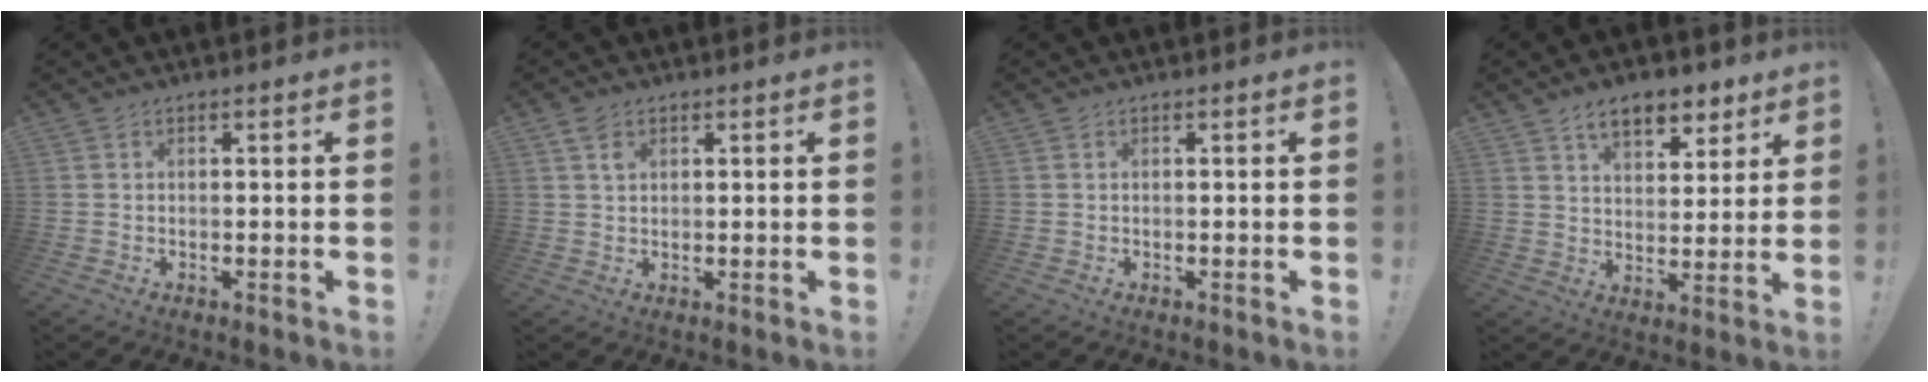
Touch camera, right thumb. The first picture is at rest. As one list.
[{"total": 2.8, "force": [1.7, 1.7, 1.5], "torque": [-0.020, -0.004, 0.028]}, {"total": 0.0}, {"total": 10.1, "force": [6.4, 5.4, 5.5], "torque": [-0.077, -0.029, 0.117]}]